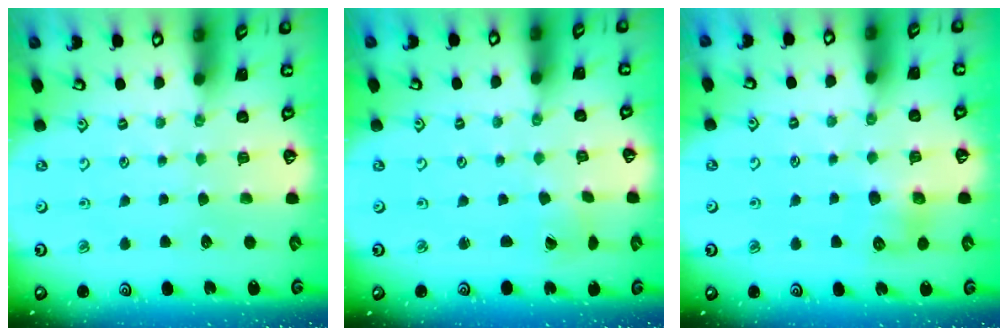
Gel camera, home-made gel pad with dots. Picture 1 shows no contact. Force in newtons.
{"total": 1.2, "press": 1.1, "slide": 0.4}
{"total": 6.5, "press": 6.5, "slide": 0.5}